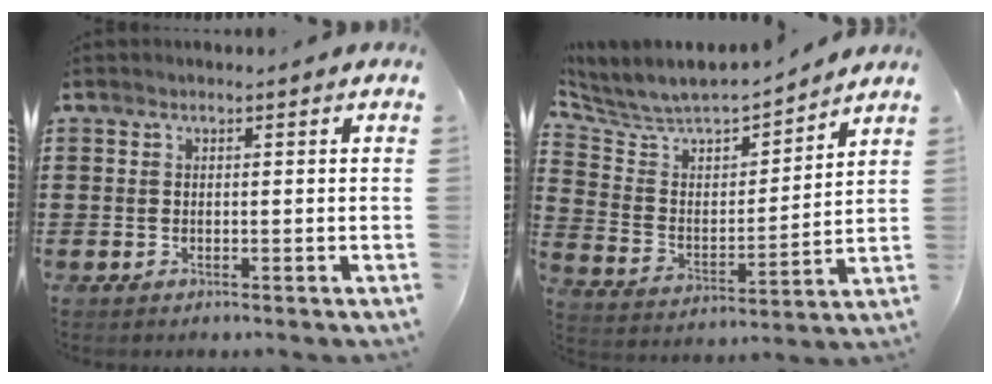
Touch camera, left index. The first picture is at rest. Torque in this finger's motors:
{"motor_torque": [0.17, 0.17, 0.16, 0.08]}